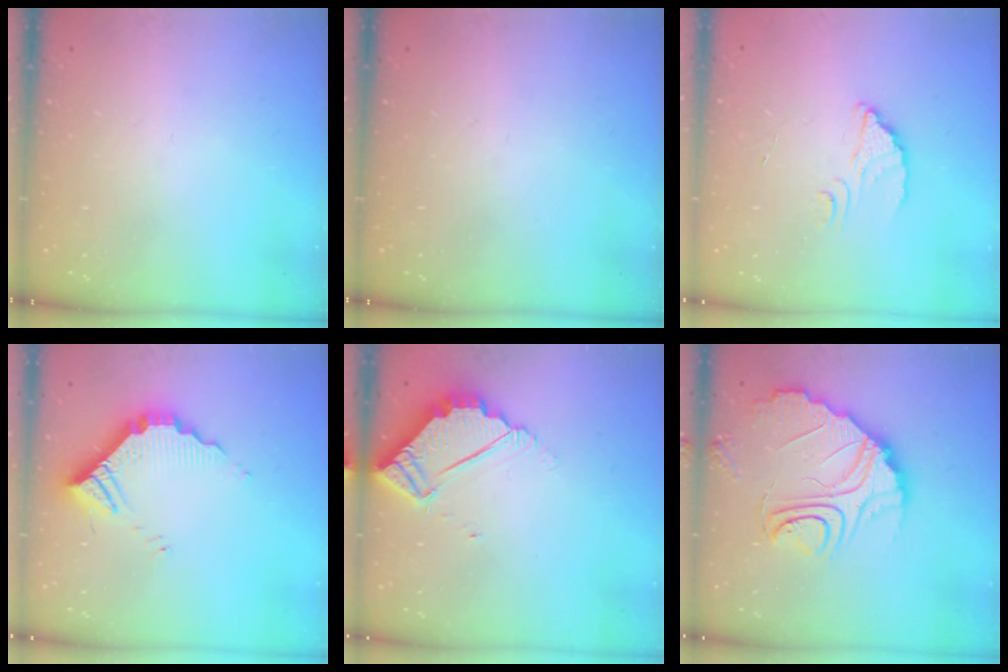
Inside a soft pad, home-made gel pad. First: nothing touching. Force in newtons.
{"total": 0.0}
{"total": 2.6, "press": 2.6, "slide": 0.1}
{"total": 9.6, "press": 9.6, "slide": 0.4}
{"total": 4.1, "press": 4.1, "slide": 0.2}
{"total": 12.4, "press": 12.4, "slide": 1.1}